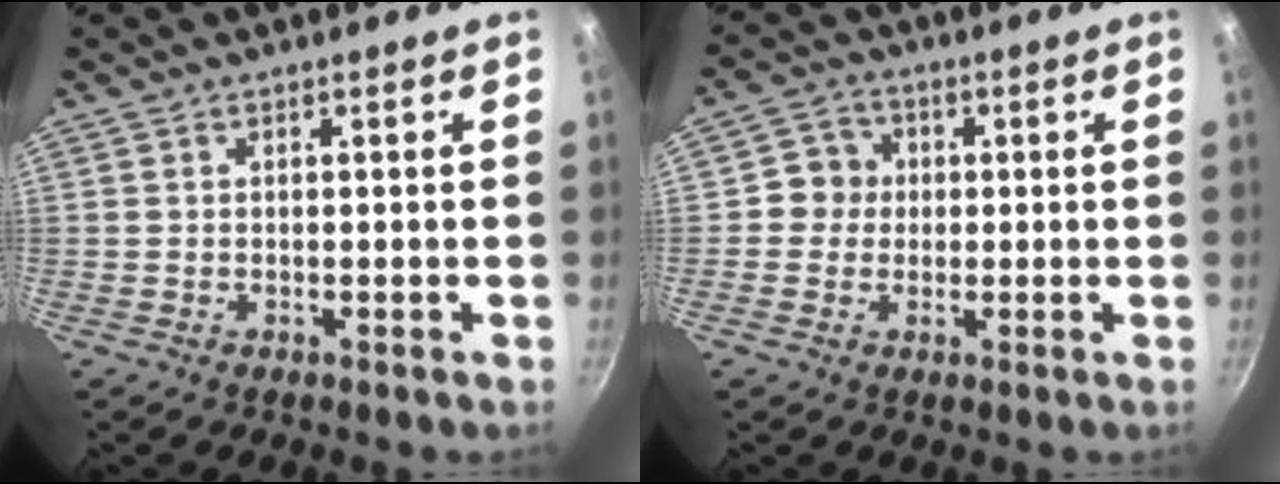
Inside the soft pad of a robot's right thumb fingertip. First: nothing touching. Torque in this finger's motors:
{"motor_torque": [-0.15, 0.16, 0.13, -0.04, 0.01]}